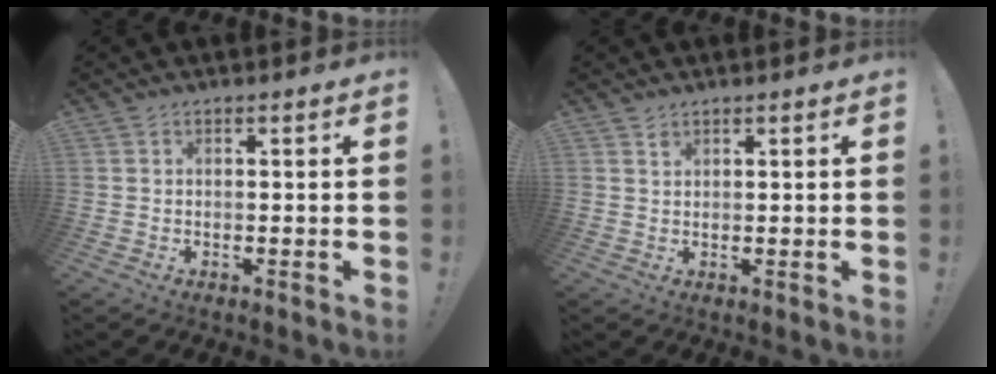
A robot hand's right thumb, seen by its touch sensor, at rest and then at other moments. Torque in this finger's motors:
{"motor_torque": [-0.14, 0.00, -0.16, 0.22, 0.09]}